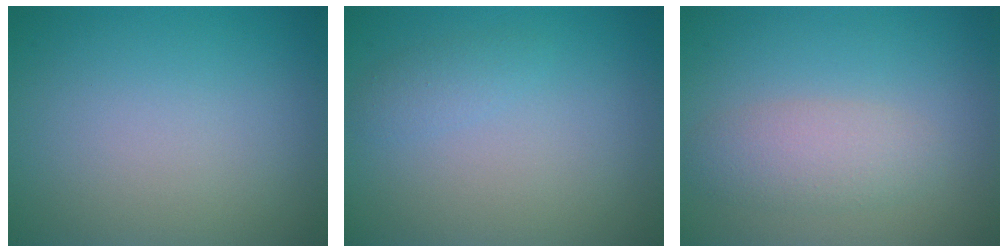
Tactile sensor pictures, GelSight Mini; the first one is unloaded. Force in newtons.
{"total": 1.1, "press": 1.1, "slide": 0.0}
{"total": 2.8, "press": 2.8, "slide": 0.3}